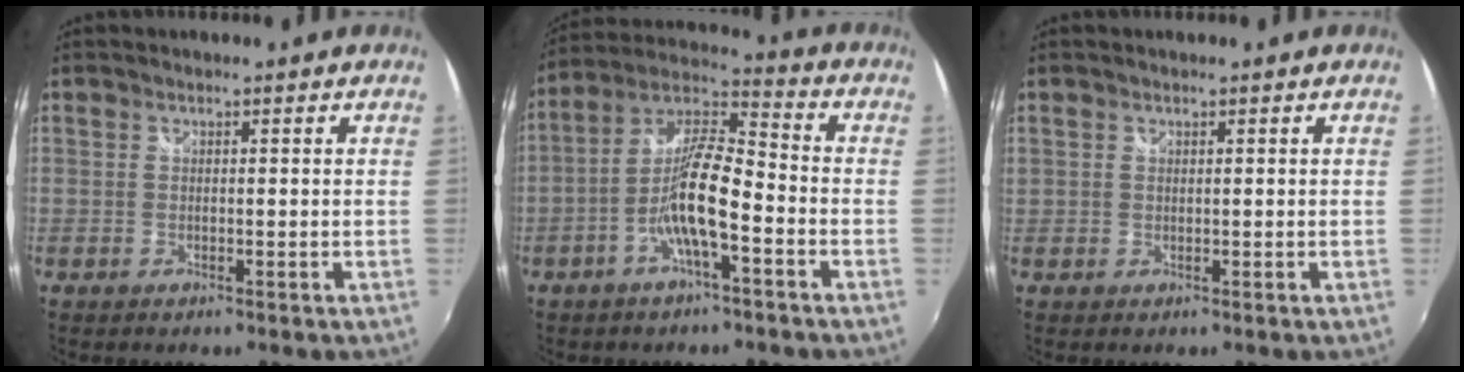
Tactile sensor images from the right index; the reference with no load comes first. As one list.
[{"total": 11.3, "force": [-4.3, 2.2, 10.2], "torque": [-0.208, 0.008, -0.085]}, {"total": 0.5, "force": [0.3, 0.4, 0.2], "torque": [-0.003, 0.000, 0.005]}]